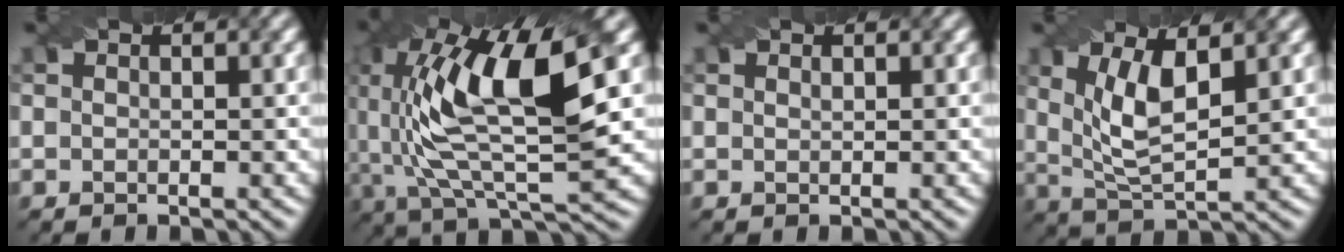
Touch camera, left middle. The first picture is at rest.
{"total": 13.1, "force": [2.8, 4.2, 12.0], "torque": [-0.232, 0.009, 0.055]}
{"total": 0.0}
{"total": 5.5, "force": [1.5, 1.9, 4.9], "torque": [-0.100, -0.003, 0.033]}